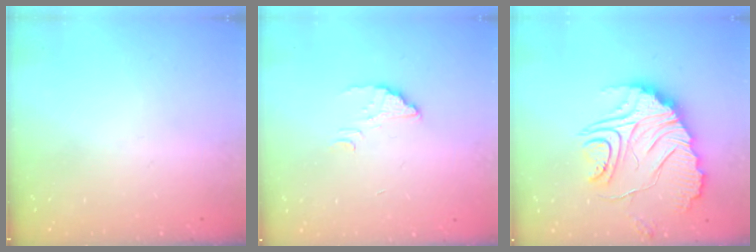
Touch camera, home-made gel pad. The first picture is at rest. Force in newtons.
{"total": 2.5, "press": 2.5, "slide": 0.2}
{"total": 18.9, "press": 18.8, "slide": 1.8}